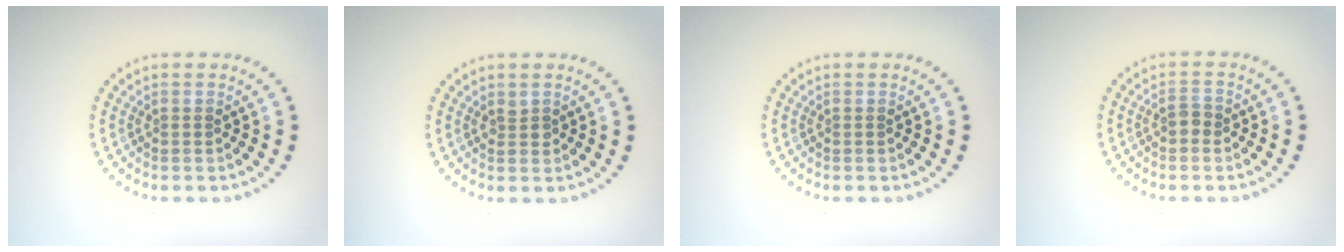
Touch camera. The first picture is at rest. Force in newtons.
{"total": 0.7, "press": 0.6, "slide": 0.1}
{"total": 0.0}
{"total": 1.2, "press": 1.2, "slide": 0.3}